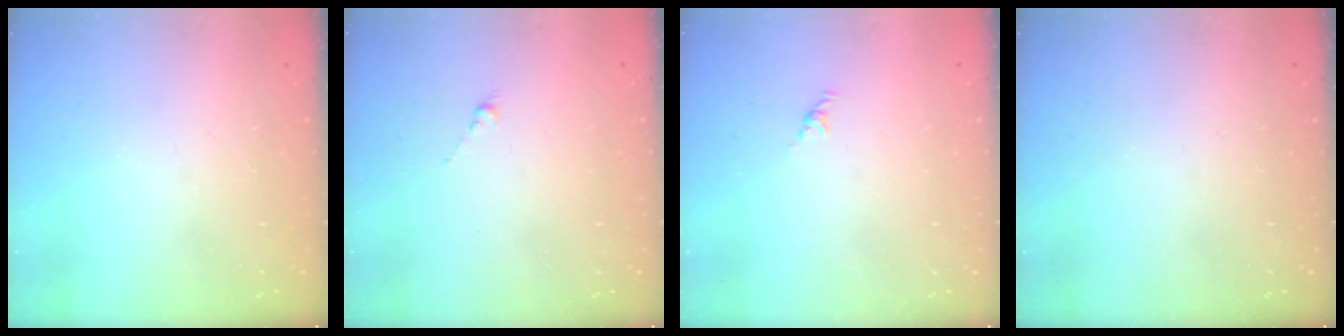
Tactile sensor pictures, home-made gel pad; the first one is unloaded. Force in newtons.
{"total": 0.5, "press": 0.3, "slide": 0.4}
{"total": 2.1, "press": 2.0, "slide": 0.7}
{"total": 0.0}